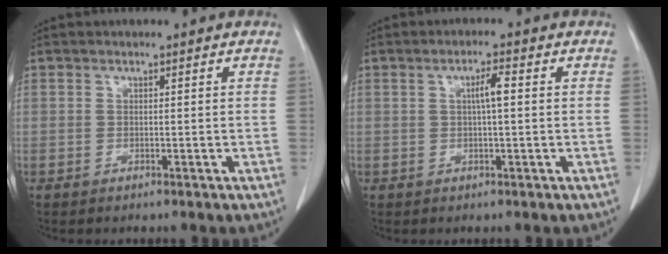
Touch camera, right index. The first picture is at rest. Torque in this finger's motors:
{"motor_torque": [0.40, 0.15, 0.08, 0.03]}